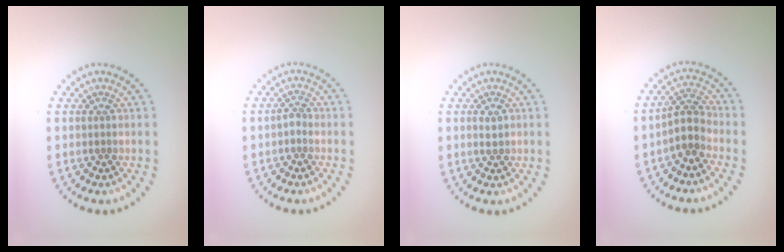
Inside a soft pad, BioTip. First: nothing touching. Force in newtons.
{"total": 0.9, "press": 0.7, "slide": 0.6}
{"total": 1.1, "press": 1.1, "slide": 0.1}
{"total": 2.7, "press": 2.1, "slide": 1.7}